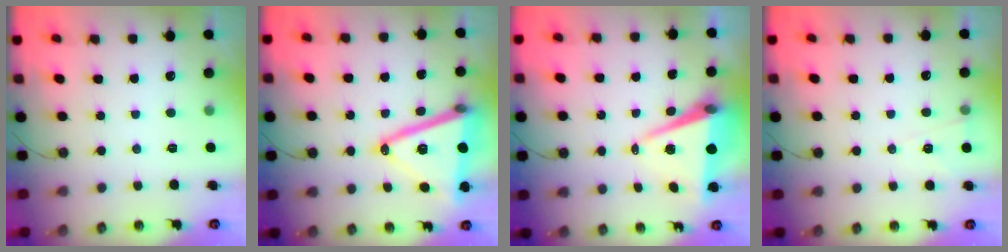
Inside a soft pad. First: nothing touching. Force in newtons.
{"total": 19.8, "press": 19.4, "slide": 3.8}
{"total": 8.3, "press": 6.9, "slide": 4.5}
{"total": 5.6, "press": 3.6, "slide": 4.3}